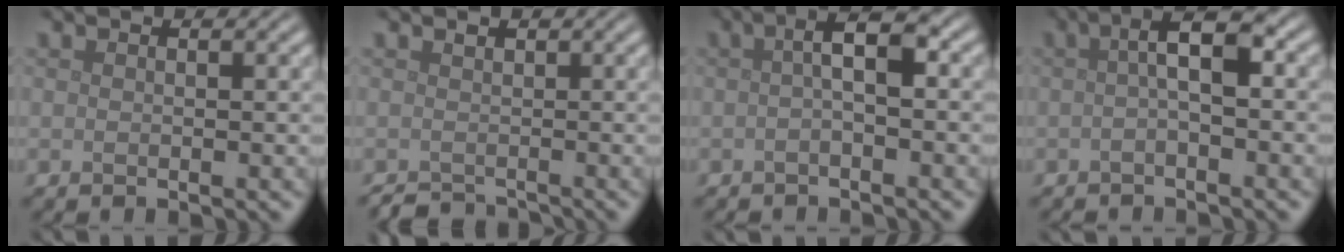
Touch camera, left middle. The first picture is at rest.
{"total": 1.1, "force": [-1.0, 0.4, 0.2], "torque": [-0.002, -0.003, -0.023]}
{"total": 3.3, "force": [0.2, 0.7, 3.2], "torque": [-0.051, 0.014, -0.002]}
{"total": 3.7, "force": [0.3, 0.8, 3.6], "torque": [-0.058, 0.015, -0.002]}